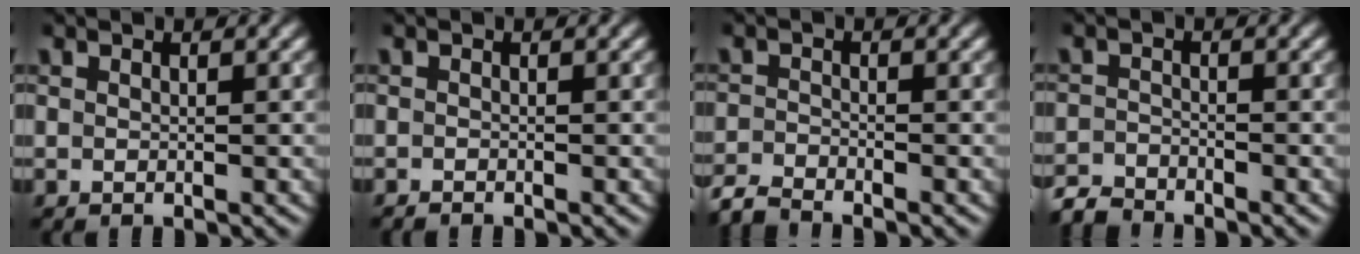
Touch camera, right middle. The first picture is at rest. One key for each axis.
{"total": 0.5, "fx": -0.5, "fy": 0.0, "fz": 0.1, "tx": 0.002, "ty": -0.002, "tz": -0.010}
{"total": 2.4, "fx": -2.3, "fy": 0.2, "fz": 0.6, "tx": -0.016, "ty": -0.007, "tz": -0.054}
{"total": 2.4, "fx": -2.3, "fy": 0.4, "fz": 0.3, "tx": -0.006, "ty": -0.003, "tz": -0.053}